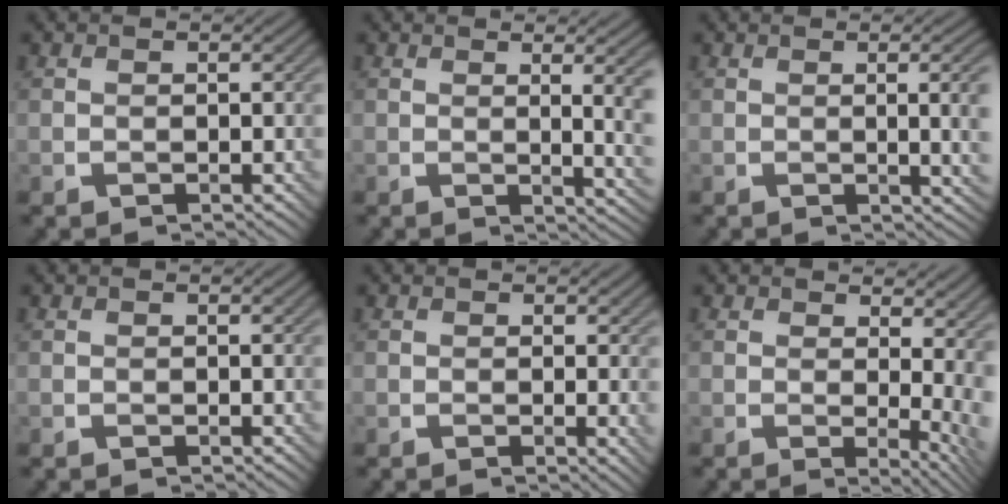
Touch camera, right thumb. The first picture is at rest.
{"total": 5.9, "force": [0.6, 1.3, 5.7], "torque": [-0.077, 0.005, 0.007]}
{"total": 5.8, "force": [0.1, 1.4, 5.7], "torque": [-0.079, 0.003, 0.005]}
{"total": 0.0}
{"total": 1.6, "force": [0.1, 0.2, 1.6], "torque": [-0.027, -0.004, -0.001]}
{"total": 7.3, "force": [1.1, 2.4, 6.8], "torque": [-0.085, -0.006, 0.021]}